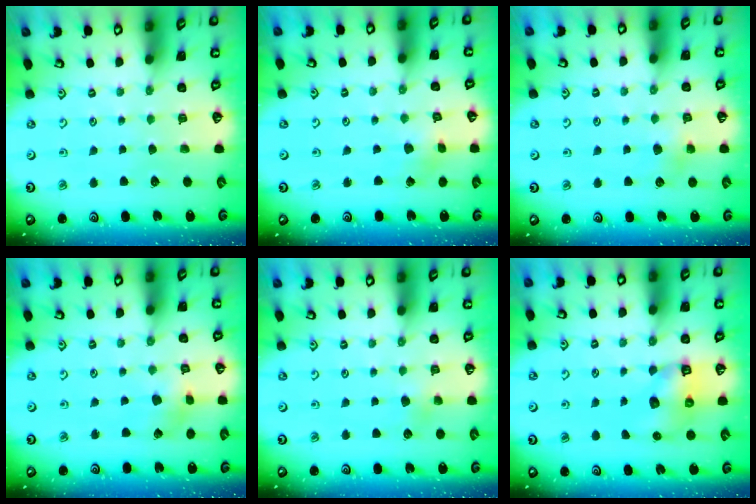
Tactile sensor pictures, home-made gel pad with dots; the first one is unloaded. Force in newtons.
{"total": 2.5, "press": 2.4, "slide": 0.3}
{"total": 5.4, "press": 5.3, "slide": 0.4}
{"total": 3.9, "press": 3.8, "slide": 0.4}
{"total": 2.6, "press": 2.6, "slide": 0.5}
{"total": 7.4, "press": 7.4, "slide": 0.6}